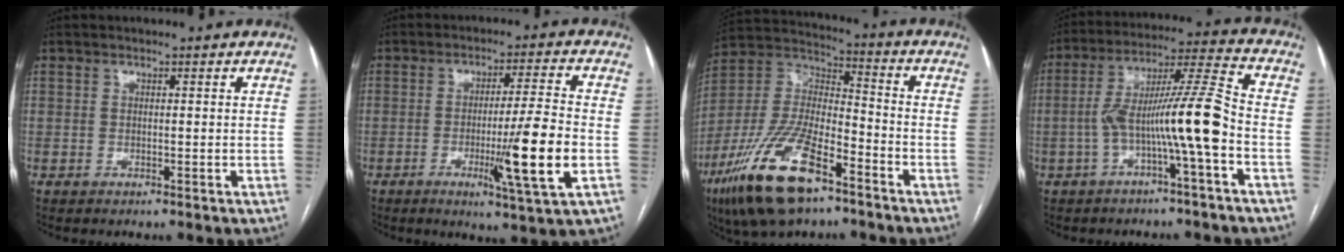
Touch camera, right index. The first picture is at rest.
{"total": 11.9, "force": [-3.0, -0.9, 11.4], "torque": [-0.185, -0.024, -0.053]}
{"total": 20.2, "force": [-12.1, 6.9, 14.6], "torque": [-0.327, -0.016, -0.228]}
{"total": 12.2, "force": [-3.4, -0.3, 11.7], "torque": [-0.210, 0.033, -0.060]}